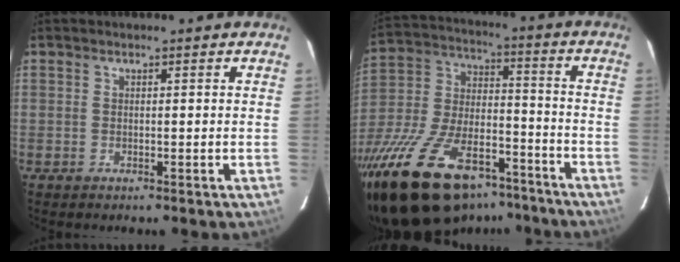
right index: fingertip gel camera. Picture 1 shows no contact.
{"total": 29.6, "force": [-20.1, 13.5, 17.0], "torque": [-0.343, -0.010, -0.313]}